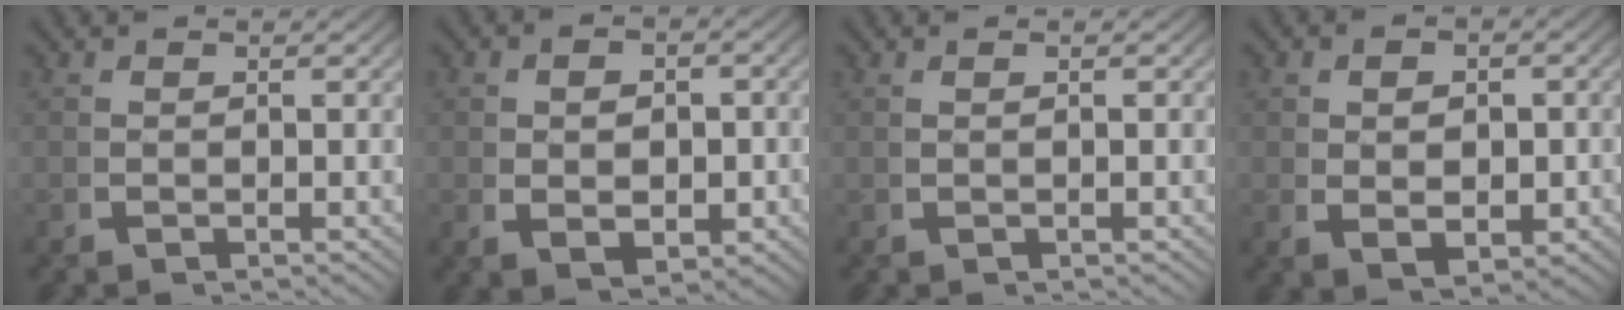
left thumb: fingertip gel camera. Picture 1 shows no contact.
{"total": 4.6, "force": [-0.4, 3.2, 3.3], "torque": [-0.057, -0.022, 0.007]}
{"total": 0.8, "force": [0.2, -0.4, 0.6], "torque": [-0.017, 0.001, 0.008]}
{"total": 4.5, "force": [-0.2, 3.2, 3.2], "torque": [-0.059, -0.024, 0.012]}